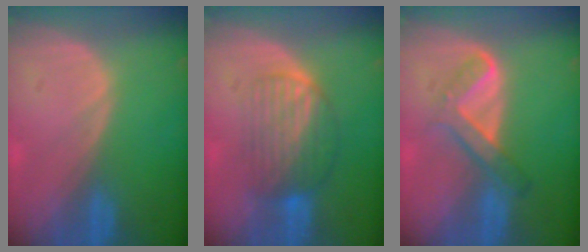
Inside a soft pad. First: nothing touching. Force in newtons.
{"total": 6.8, "press": 6.5, "slide": 1.9}
{"total": 5.3, "press": 5.0, "slide": 1.9}